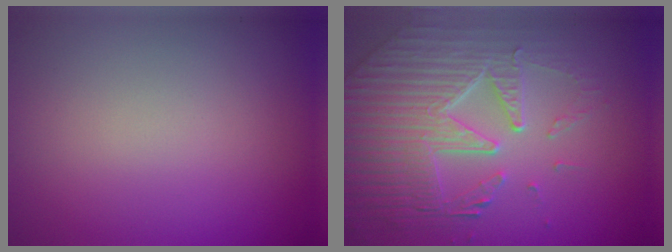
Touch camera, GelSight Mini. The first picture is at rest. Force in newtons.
{"total": 7.6, "press": 5.5, "slide": 5.2}